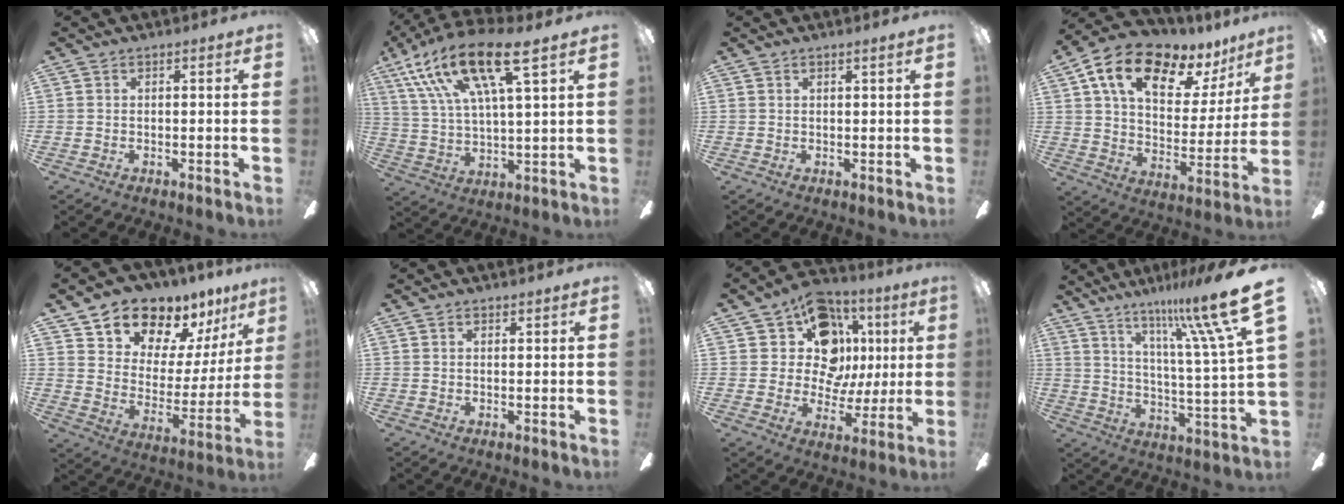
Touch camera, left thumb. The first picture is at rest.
{"total": 18.1, "force": [11.3, 4.5, 13.5], "torque": [-0.275, -0.046, 0.184]}
{"total": 0.9, "force": [0.8, -0.2, 0.4], "torque": [-0.007, -0.001, 0.013]}
{"total": 17.7, "force": [11.2, 8.9, 10.4], "torque": [-0.185, -0.057, 0.195]}
{"total": 12.7, "force": [11.2, 5.7, 1.6], "torque": [-0.038, -0.104, 0.204]}
{"total": 0.6, "force": [0.5, 0.2, 0.1], "torque": [-0.002, 0.001, 0.009]}
{"total": 16.7, "force": [5.8, 13.1, 8.5], "torque": [-0.132, -0.011, 0.115]}
{"total": 18.8, "force": [12.5, 1.5, 13.9], "torque": [-0.227, -0.083, 0.187]}